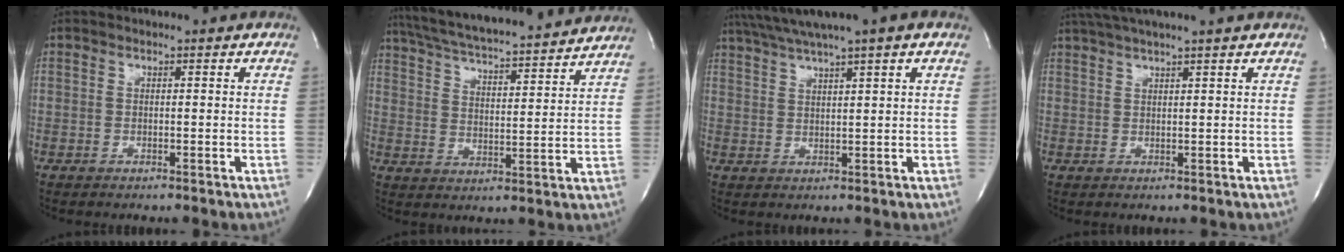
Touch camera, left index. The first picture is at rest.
{"total": 21.7, "force": [19.7, 1.6, 9.0], "torque": [-0.160, 0.009, 0.284]}
{"total": 8.6, "force": [6.5, -0.9, 5.5], "torque": [-0.100, 0.031, 0.101]}
{"total": 7.0, "force": [5.7, -1.6, 3.7], "torque": [-0.059, 0.023, 0.085]}